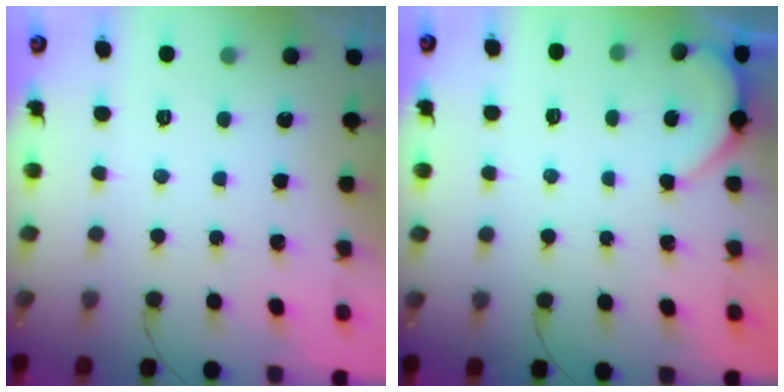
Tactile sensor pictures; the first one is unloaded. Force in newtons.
{"total": 1.4, "press": 1.4, "slide": 0.2}